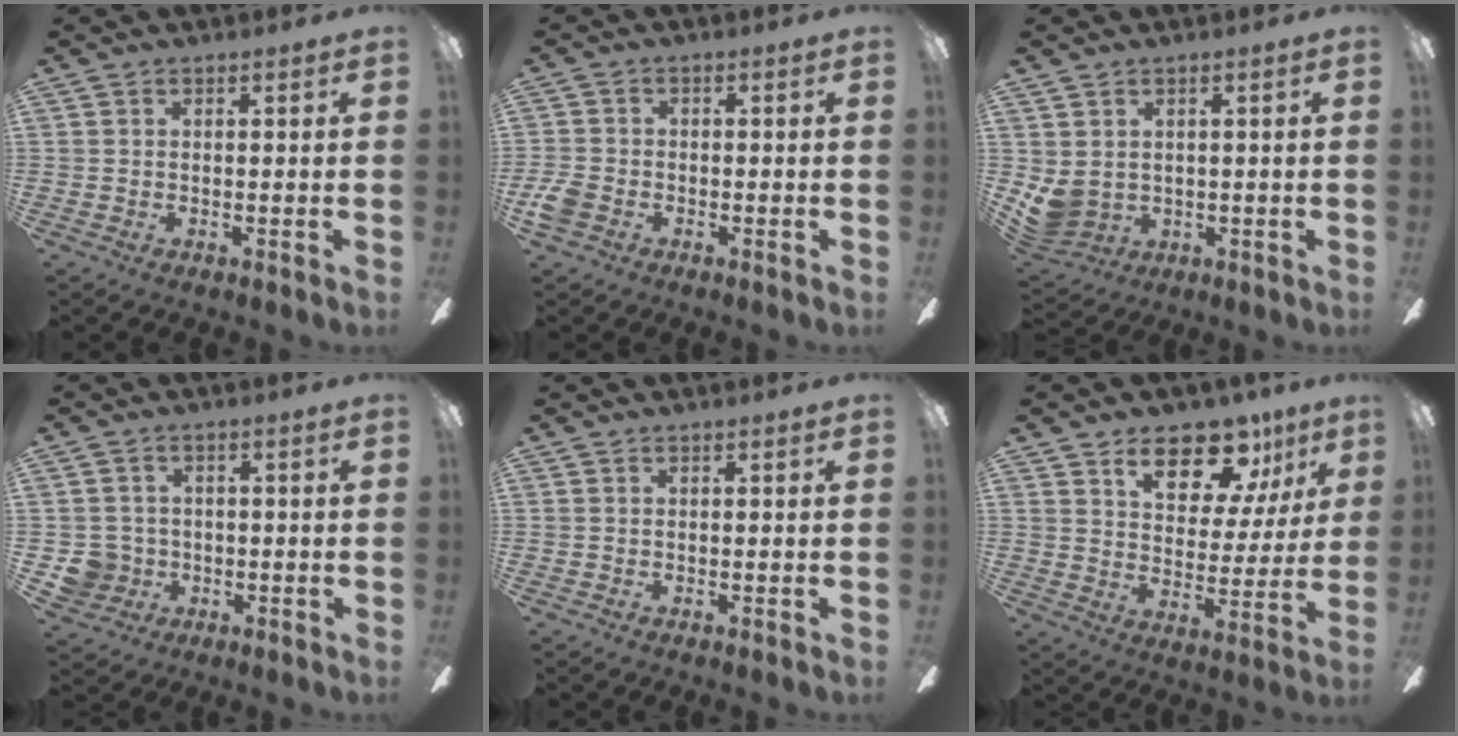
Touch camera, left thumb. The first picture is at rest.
{"total": 4.7, "force": [-2.3, 3.3, 2.4], "torque": [-0.053, 0.011, -0.044]}
{"total": 5.8, "force": [0.0, 5.3, 2.3], "torque": [-0.068, -0.007, -0.002]}
{"total": 6.2, "force": [-1.4, 5.9, 1.1], "torque": [-0.042, 0.010, -0.024]}
{"total": 0.0}
{"total": 18.5, "force": [11.6, 10.1, 10.3], "torque": [-0.169, -0.059, 0.204]}